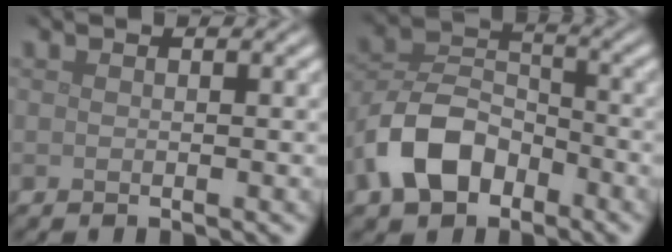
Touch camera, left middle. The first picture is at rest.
{"total": 6.9, "force": [-3.4, 4.7, 3.9], "torque": [-0.075, 0.003, -0.075]}